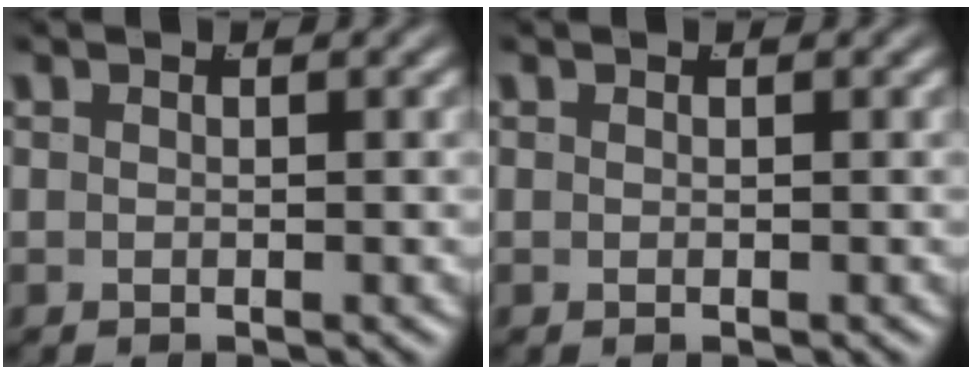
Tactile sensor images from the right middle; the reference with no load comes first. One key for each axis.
{"total": 0.0}